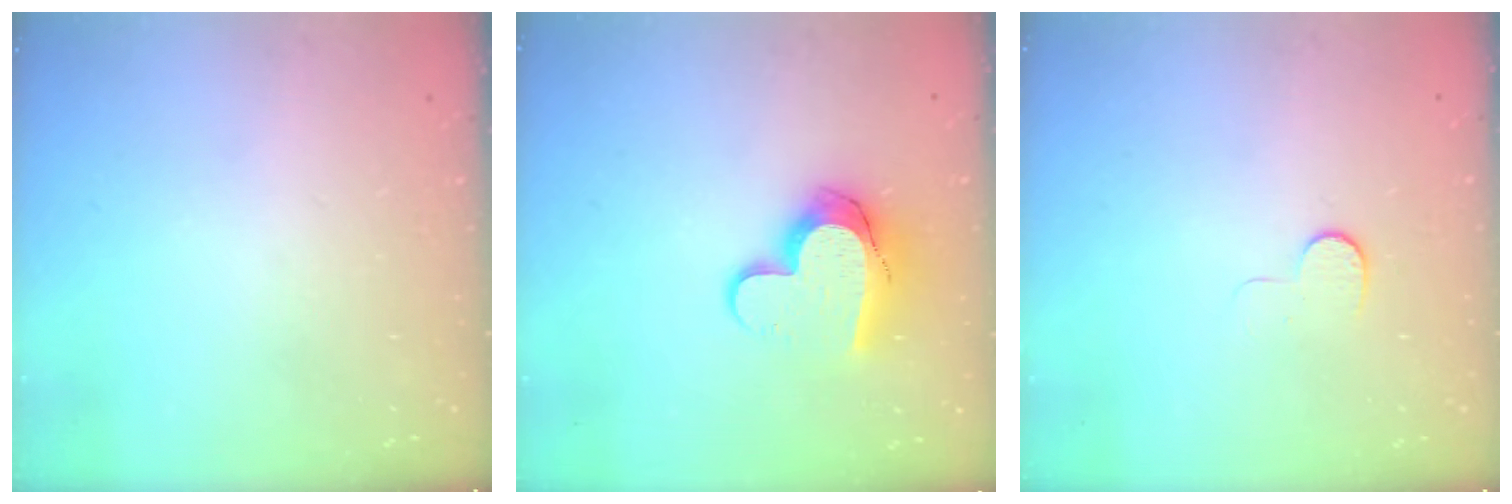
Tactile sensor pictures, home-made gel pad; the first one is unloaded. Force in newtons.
{"total": 12.2, "press": 12.2, "slide": 0.9}
{"total": 5.1, "press": 5.1, "slide": 0.5}